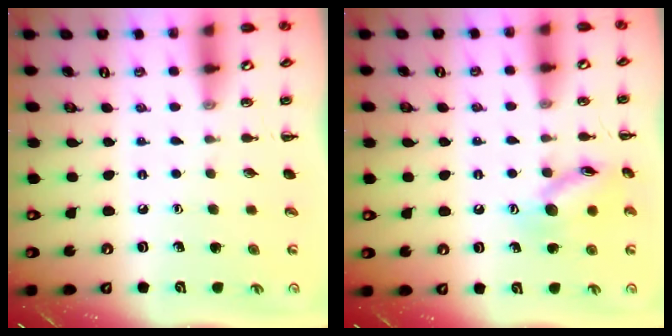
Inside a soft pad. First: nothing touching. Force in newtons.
{"total": 11.7, "press": 11.7, "slide": 0.6}